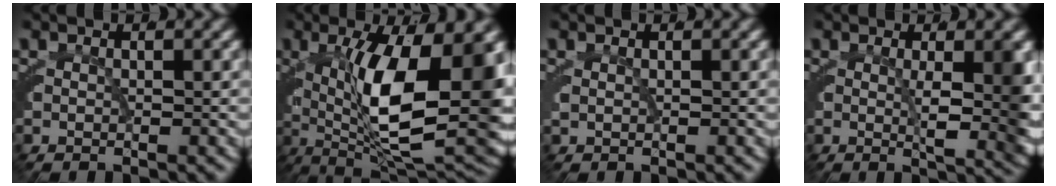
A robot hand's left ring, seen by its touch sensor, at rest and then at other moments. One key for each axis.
{"total": 15.7, "fx": -0.1, "fy": 7.1, "fz": 14.0, "tx": -0.217, "ty": -0.042, "tz": 0.026}
{"total": 0.8, "fx": 0.6, "fy": -0.6, "fz": 0.1, "tx": -0.004, "ty": 0.000, "tz": 0.013}
{"total": 5.5, "fx": 0.3, "fy": 1.2, "fz": 5.3, "tx": -0.056, "ty": -0.009, "tz": 0.004}